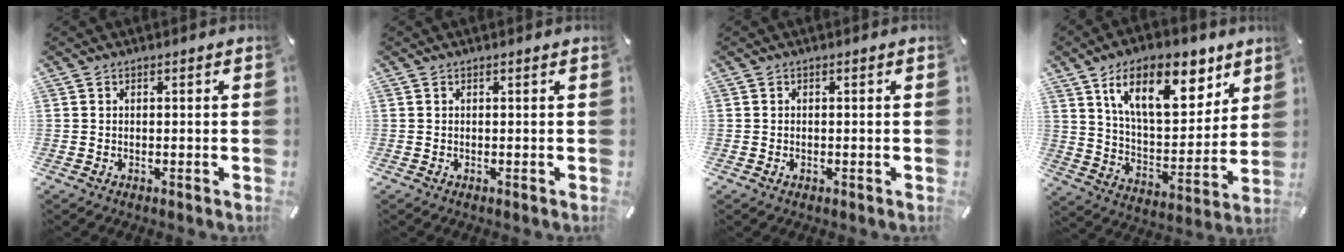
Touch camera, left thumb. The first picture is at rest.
{"total": 0.0}
{"total": 0.6, "force": [-0.2, 0.4, 0.4], "torque": [-0.008, -0.001, -0.004]}
{"total": 19.5, "force": [11.5, 9.6, 12.4], "torque": [-0.189, -0.049, 0.193]}